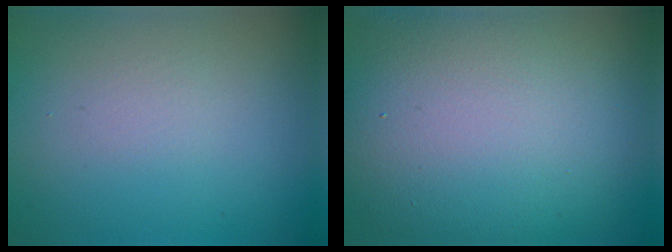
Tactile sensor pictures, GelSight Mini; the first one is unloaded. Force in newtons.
{"total": 15.3, "press": 15.3, "slide": 0.6}